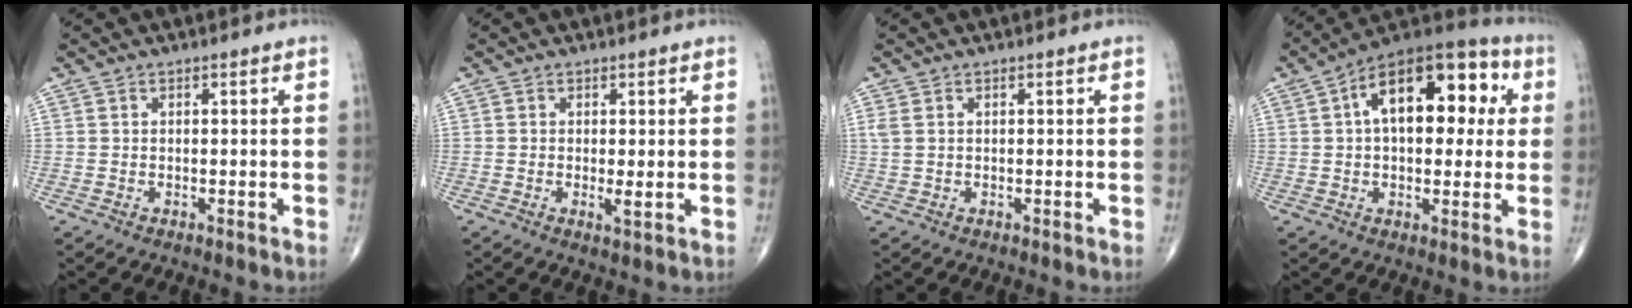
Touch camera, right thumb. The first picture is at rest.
{"total": 1.5, "force": [0.0, 0.4, 1.5], "torque": [-0.028, -0.006, 0.000]}
{"total": 1.6, "force": [0.5, 0.9, 1.2], "torque": [-0.038, 0.009, 0.017]}
{"total": 19.6, "force": [4.4, 10.5, 15.9], "torque": [-0.200, 0.029, 0.054]}